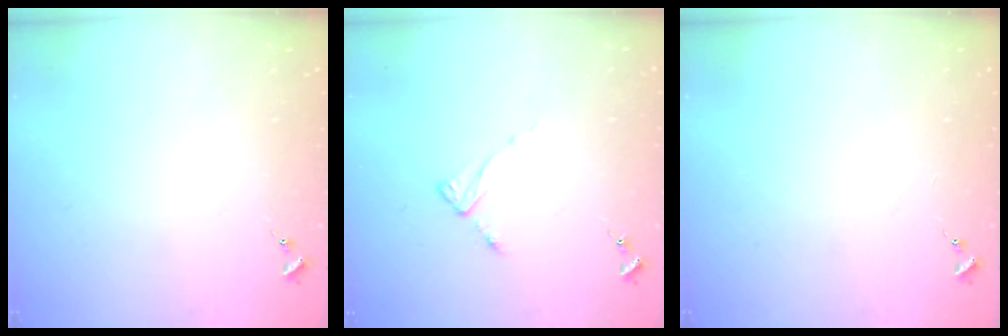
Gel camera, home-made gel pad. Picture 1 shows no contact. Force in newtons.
{"total": 2.4, "press": 2.4, "slide": 0.3}
{"total": 0.0}